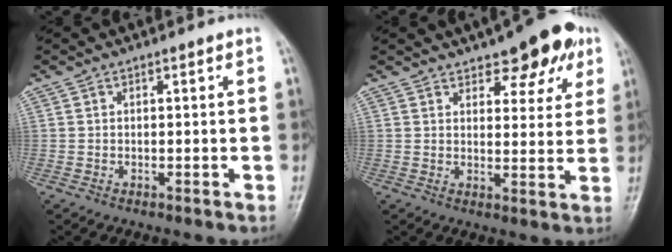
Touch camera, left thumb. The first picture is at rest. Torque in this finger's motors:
{"motor_torque": [0.25, 0.52, 0.05, -0.28, 0.08]}